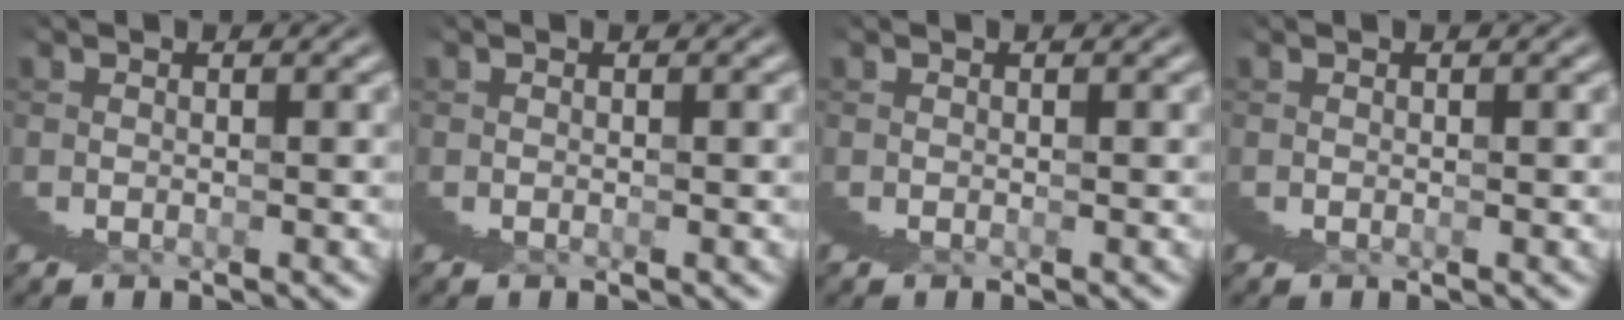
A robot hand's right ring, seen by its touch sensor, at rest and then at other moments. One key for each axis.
{"total": 0.0}
{"total": 0.0}
{"total": 0.0}